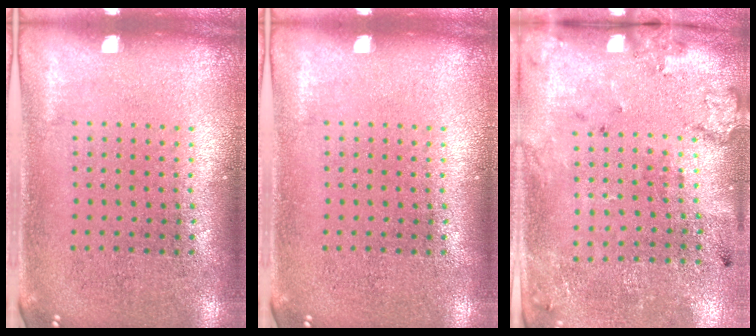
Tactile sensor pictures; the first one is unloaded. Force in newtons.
{"total": 0.0}
{"total": 2.3, "press": 1.4, "slide": 1.9}